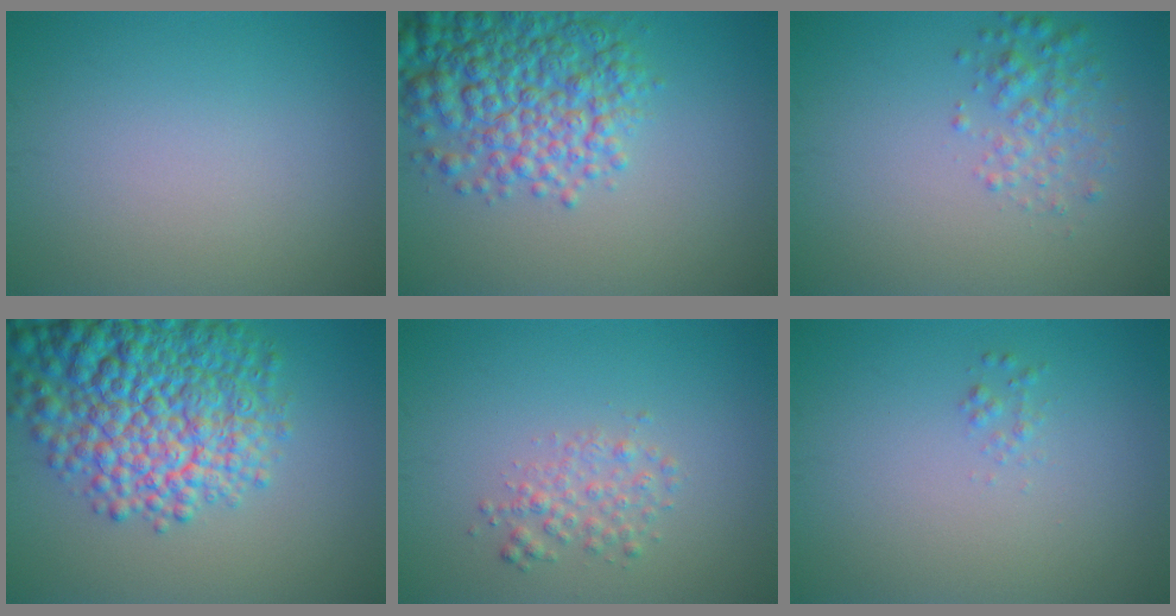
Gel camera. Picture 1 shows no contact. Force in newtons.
{"total": 7.7, "press": 7.7, "slide": 0.2}
{"total": 2.4, "press": 2.4, "slide": 0.1}
{"total": 11.4, "press": 11.4, "slide": 0.5}
{"total": 2.0, "press": 2.0, "slide": 0.1}
{"total": 0.7, "press": 0.7, "slide": 0.0}